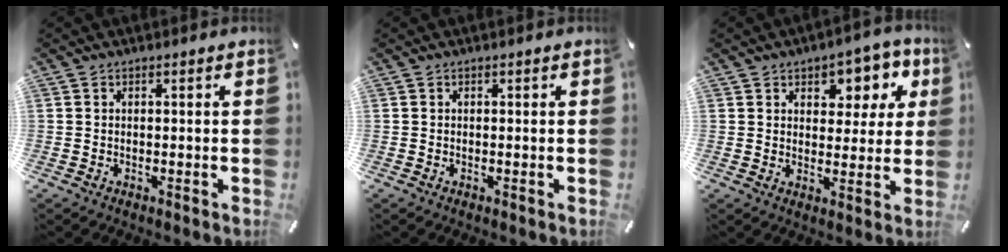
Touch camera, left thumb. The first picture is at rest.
{"total": 0.0}
{"total": 8.8, "force": [4.8, 5.8, 4.6], "torque": [-0.039, -0.036, 0.076]}